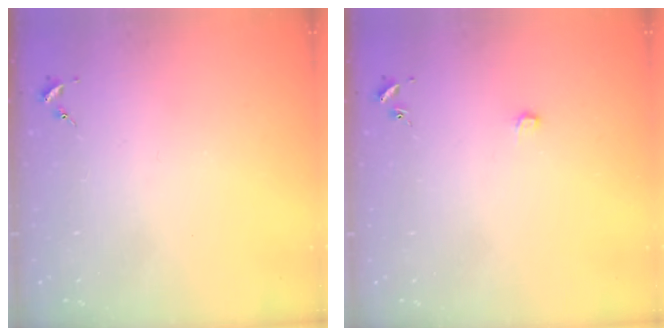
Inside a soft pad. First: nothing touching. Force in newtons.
{"total": 3.8, "press": 3.7, "slide": 0.3}